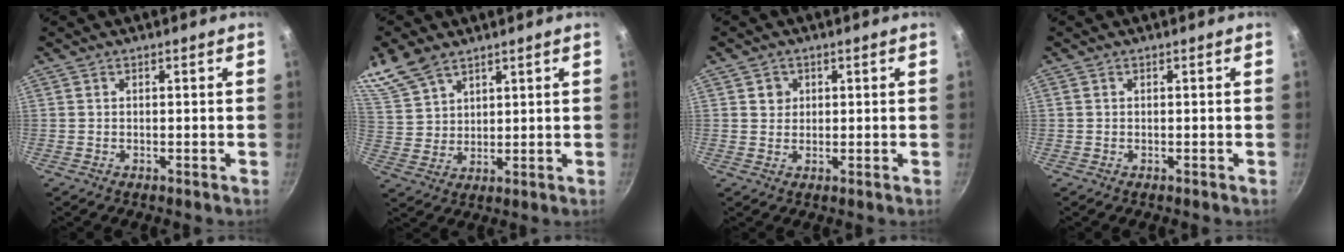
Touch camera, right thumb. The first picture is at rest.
{"total": 9.9, "force": [7.2, 5.5, 4.0], "torque": [-0.063, -0.015, 0.153]}
{"total": 2.5, "force": [0.8, 2.3, 0.5], "torque": [0.004, 0.002, 0.009]}
{"total": 0.0}